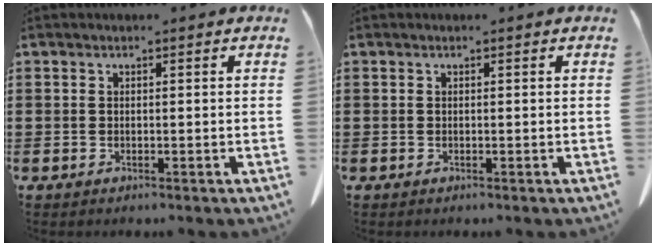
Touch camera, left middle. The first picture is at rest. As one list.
[{"total": 0.0}]